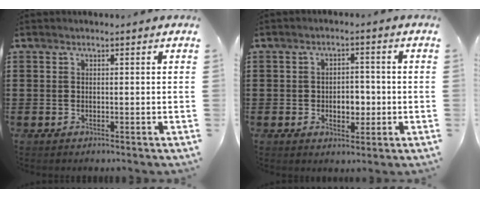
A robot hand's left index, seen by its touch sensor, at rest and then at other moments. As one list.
[{"total": 4.2, "force": [-0.9, 2.7, 3.1], "torque": [-0.056, 0.005, -0.021]}]